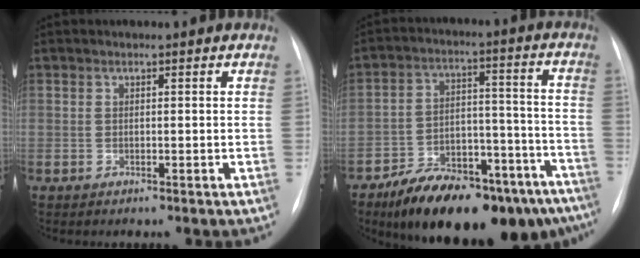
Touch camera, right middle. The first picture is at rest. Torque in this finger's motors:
{"motor_torque": [1.08, -1.06, 0.42, 0.21]}